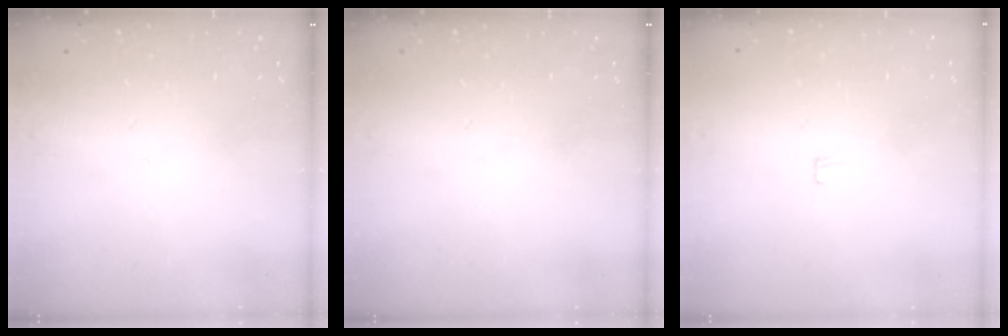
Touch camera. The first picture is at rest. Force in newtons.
{"total": 0.0}
{"total": 3.4, "press": 3.3, "slide": 0.3}